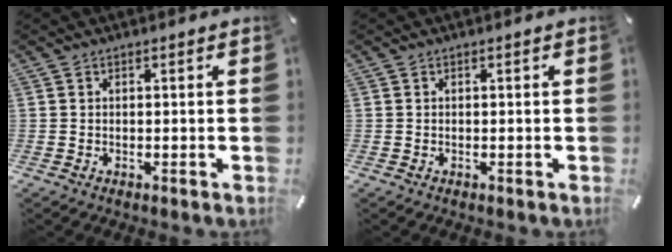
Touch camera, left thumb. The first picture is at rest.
{"total": 0.0}